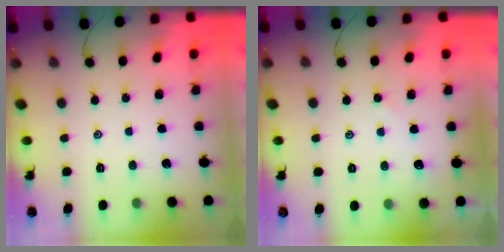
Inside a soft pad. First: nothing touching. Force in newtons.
{"total": 1.8, "press": 1.8, "slide": 0.3}